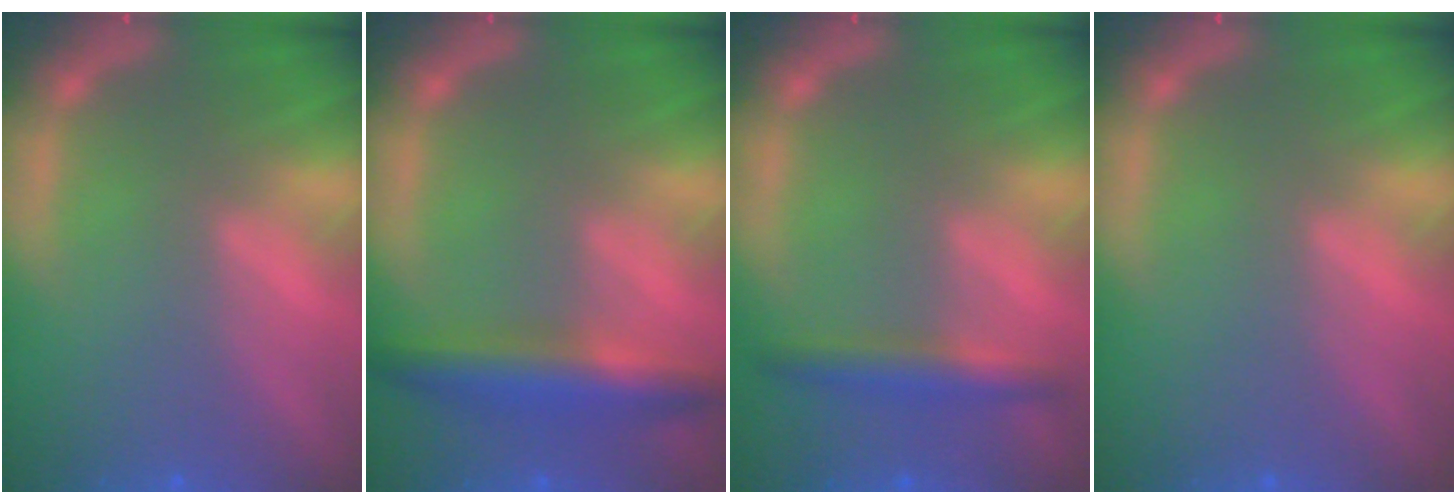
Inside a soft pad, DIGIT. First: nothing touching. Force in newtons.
{"total": 5.0}
{"total": 3.0}
{"total": 0.0}